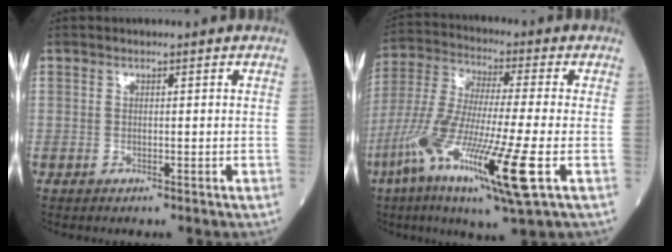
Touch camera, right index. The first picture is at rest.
{"total": 18.2, "force": [-7.2, 0.9, 16.7], "torque": [-0.359, -0.046, -0.137]}